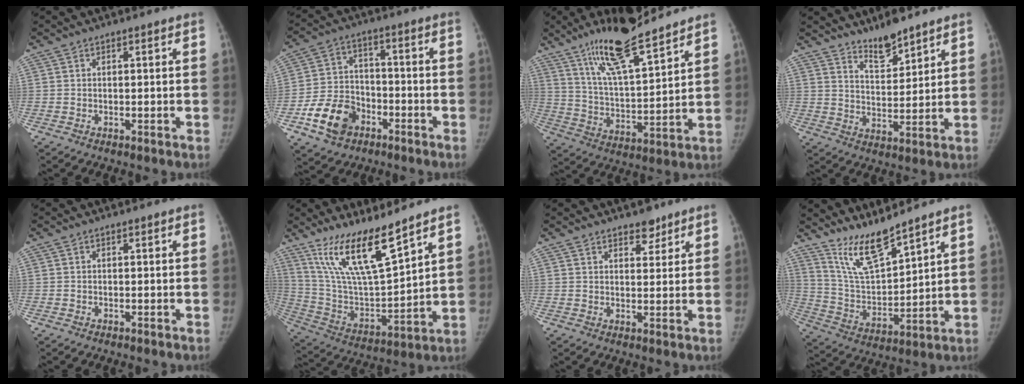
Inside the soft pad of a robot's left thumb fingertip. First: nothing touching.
{"total": 11.5, "force": [-5.7, 8.4, 5.4], "torque": [-0.077, 0.031, -0.099]}
{"total": 16.5, "force": [12.4, 3.1, 10.5], "torque": [-0.169, -0.068, 0.226]}
{"total": 6.8, "force": [5.8, 1.7, 3.0], "torque": [-0.038, -0.052, 0.108]}
{"total": 0.0}
{"total": 16.7, "force": [12.1, 3.1, 11.1], "torque": [-0.188, -0.071, 0.242]}
{"total": 3.7, "force": [2.8, 1.8, 1.5], "torque": [-0.001, -0.019, 0.043]}
{"total": 11.0, "force": [9.4, 1.7, 5.4], "torque": [-0.091, -0.071, 0.193]}